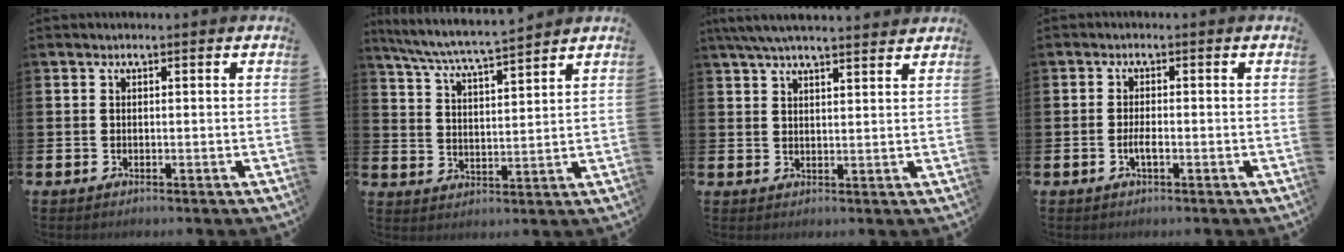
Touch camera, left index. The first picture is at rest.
{"total": 6.5, "force": [6.3, -0.2, 1.8], "torque": [-0.058, -0.040, 0.110]}
{"total": 5.4, "force": [5.0, 0.5, 2.0], "torque": [-0.056, -0.010, 0.094]}
{"total": 1.7, "force": [-0.6, 0.5, 1.5], "torque": [-0.028, 0.001, -0.011]}